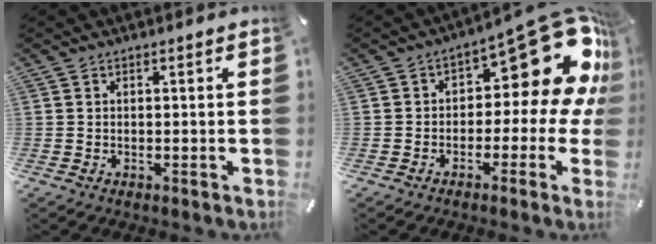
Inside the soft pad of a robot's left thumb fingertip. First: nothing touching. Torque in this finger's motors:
{"motor_torque": [0.58, 0.54, 0.70, 0.49, -0.01]}